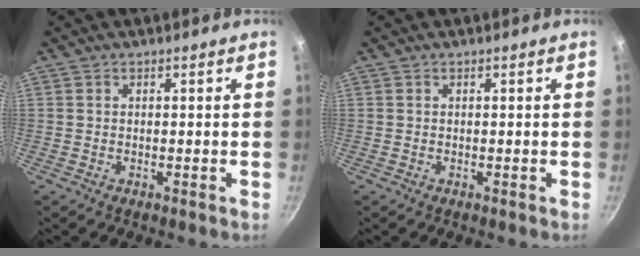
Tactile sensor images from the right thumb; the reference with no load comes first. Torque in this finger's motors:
{"motor_torque": [0.00, 0.00, 0.17, -0.14, 0.00]}